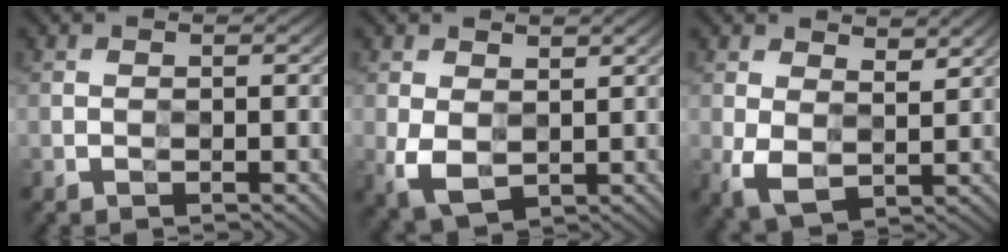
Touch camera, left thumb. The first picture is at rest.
{"total": 5.1, "force": [0.6, 3.5, 3.7], "torque": [-0.090, -0.008, 0.013]}
{"total": 6.1, "force": [2.2, 3.9, 4.2], "torque": [-0.094, -0.010, 0.036]}